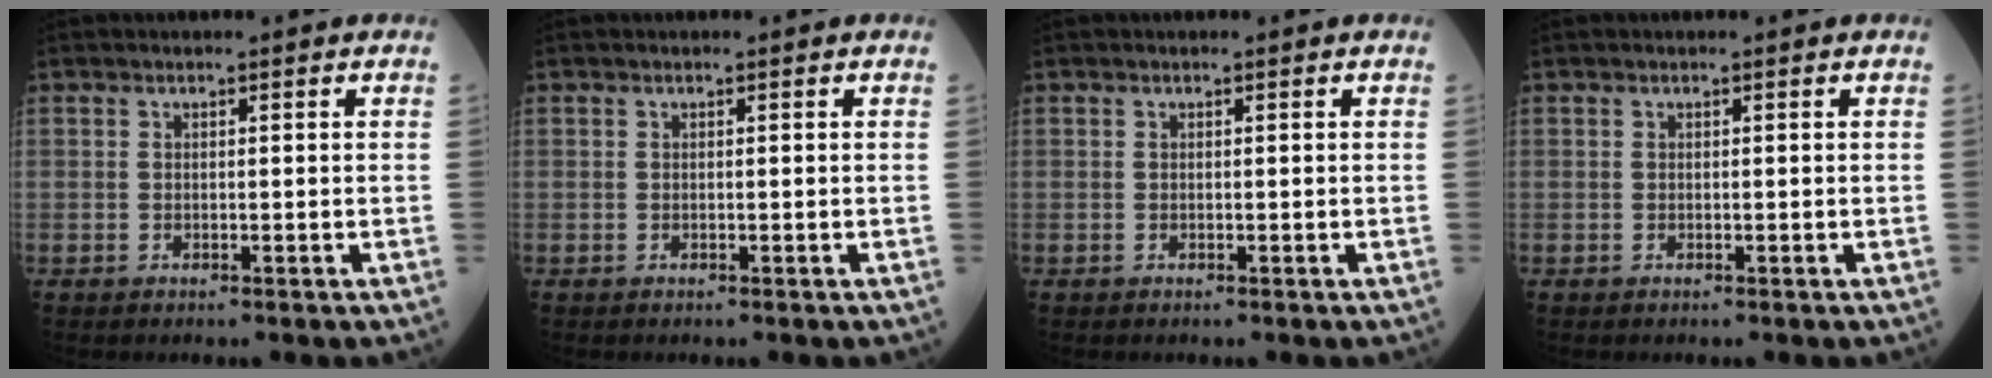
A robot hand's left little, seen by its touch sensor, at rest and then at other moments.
{"total": 0.0}
{"total": 0.0}
{"total": 0.0}